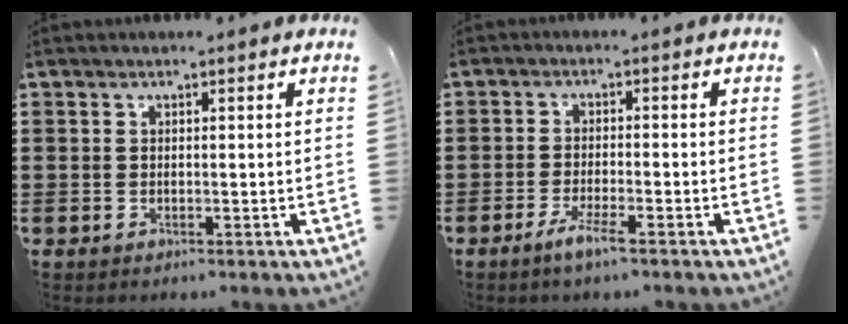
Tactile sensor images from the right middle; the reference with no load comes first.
{"total": 3.6, "force": [-2.4, 0.2, 2.6], "torque": [-0.056, -0.004, -0.047]}